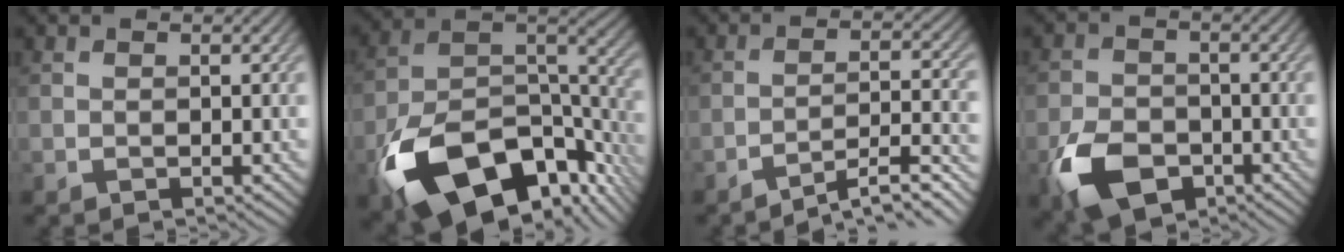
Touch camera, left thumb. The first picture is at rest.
{"total": 18.7, "force": [-9.9, 10.2, 12.2], "torque": [-0.243, -0.047, -0.150]}
{"total": 7.8, "force": [-6.1, 1.2, 4.6], "torque": [-0.079, 0.016, -0.094]}
{"total": 8.3, "force": [-4.1, 5.4, 4.9], "torque": [-0.109, -0.015, -0.082]}